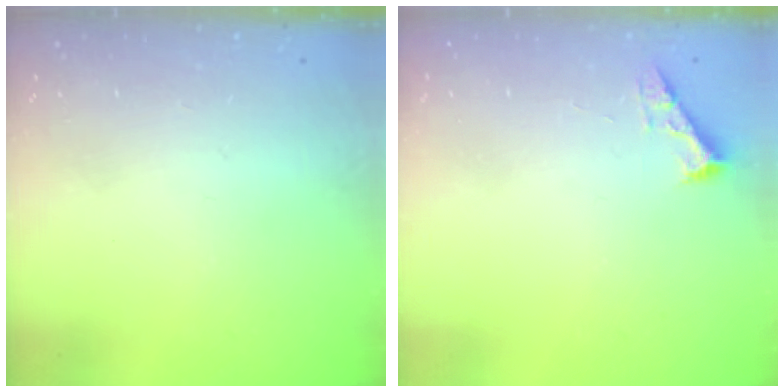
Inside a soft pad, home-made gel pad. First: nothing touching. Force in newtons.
{"total": 2.5, "press": 2.5, "slide": 0.3}